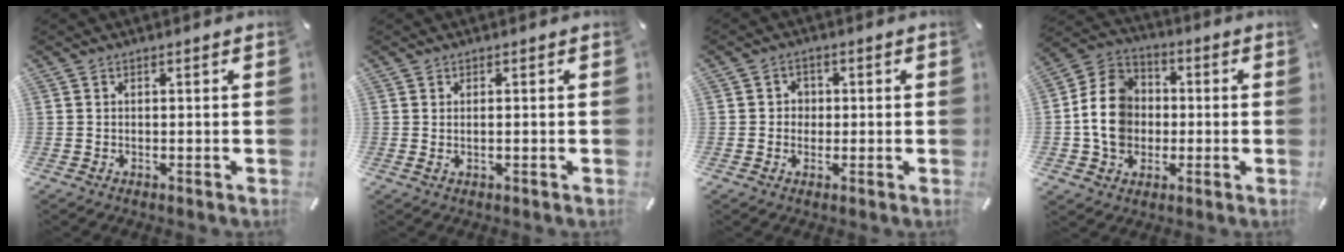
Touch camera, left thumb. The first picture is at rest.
{"total": 0.9, "force": [0.1, 0.2, 0.9], "torque": [-0.018, -0.003, 0.002]}
{"total": 3.1, "force": [-0.7, 2.9, 0.6], "torque": [-0.009, 0.008, -0.017]}
{"total": 12.3, "force": [-1.4, 10.9, 5.6], "torque": [-0.131, 0.025, -0.023]}